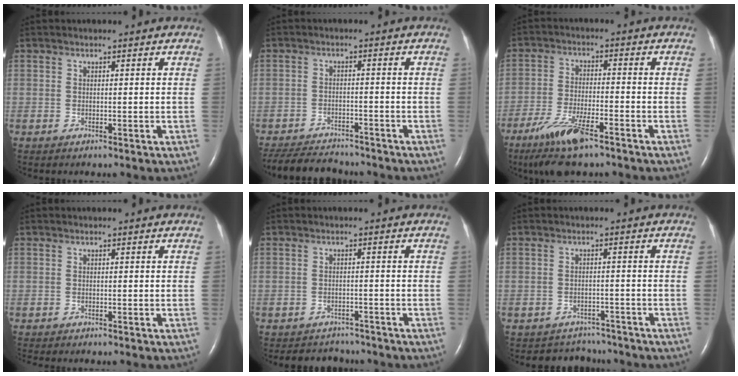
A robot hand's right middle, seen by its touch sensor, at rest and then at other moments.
{"total": 9.8, "force": [-9.1, 2.0, 2.9], "torque": [-0.054, -0.009, -0.136]}
{"total": 9.7, "force": [-6.4, 1.7, 7.0], "torque": [-0.148, -0.023, -0.114]}
{"total": 1.4, "force": [-1.3, 0.0, 0.6], "torque": [-0.009, -0.002, -0.016]}
{"total": 4.8, "force": [-4.4, 1.8, 0.0], "torque": [-0.004, 0.003, -0.058]}
{"total": 4.9, "force": [-4.5, 1.9, -0.8], "torque": [0.006, 0.017, -0.060]}